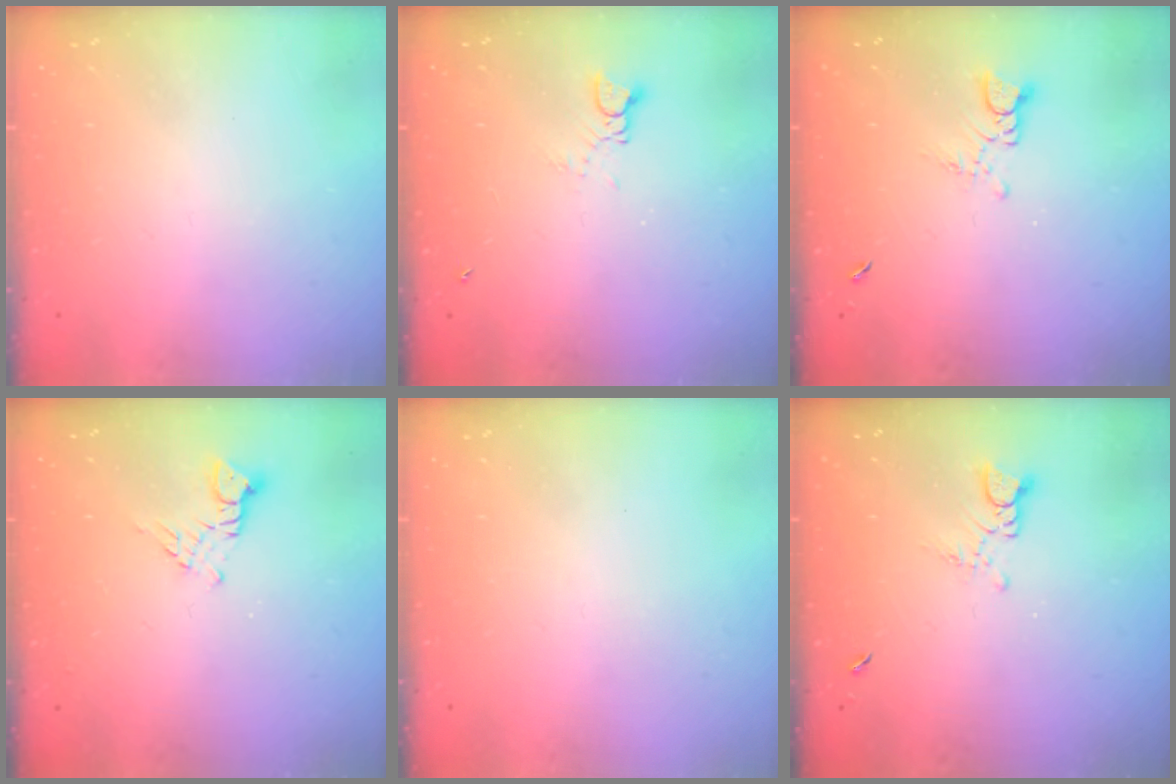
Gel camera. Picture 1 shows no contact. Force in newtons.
{"total": 1.2, "press": 1.1, "slide": 0.1}
{"total": 2.9, "press": 2.9, "slide": 0.2}
{"total": 3.3, "press": 3.2, "slide": 0.4}
{"total": 0.0}
{"total": 2.9, "press": 2.9, "slide": 0.2}